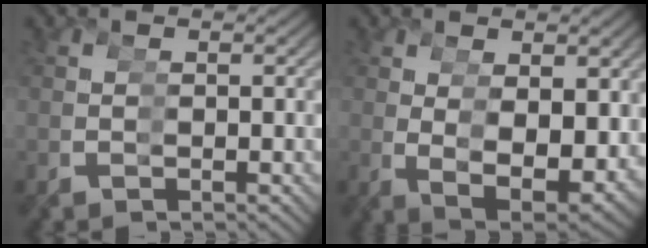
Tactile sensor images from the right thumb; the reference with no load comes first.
{"total": 6.8, "force": [-0.2, 3.6, 5.7], "torque": [-0.092, -0.005, 0.008]}